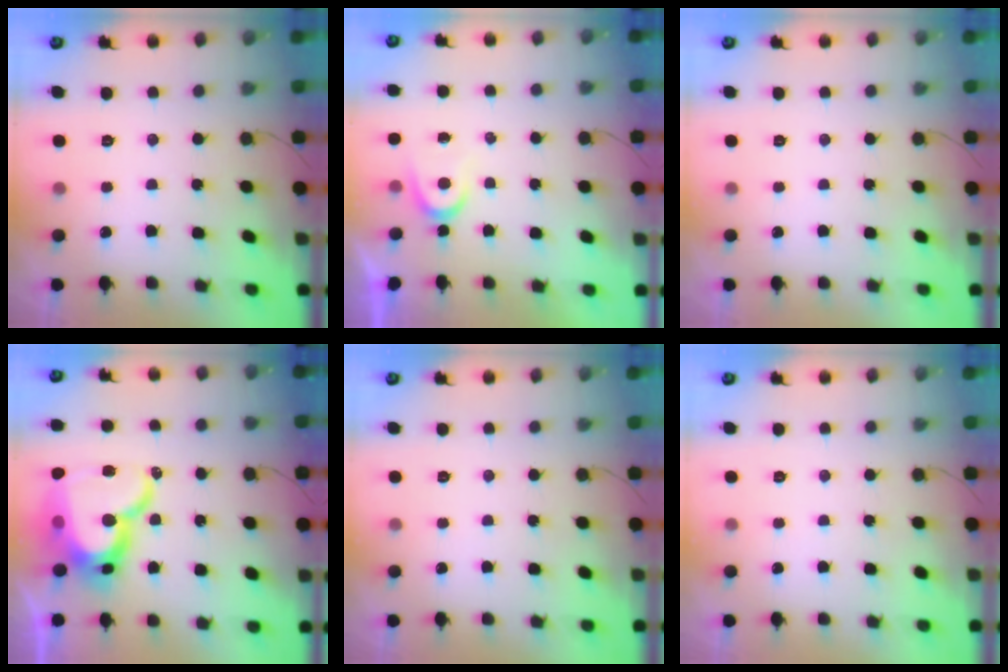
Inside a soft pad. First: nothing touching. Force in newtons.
{"total": 3.6, "press": 3.6, "slide": 0.4}
{"total": 0.0}
{"total": 20.7, "press": 20.6, "slide": 2.1}
{"total": 0.0}
{"total": 0.0}